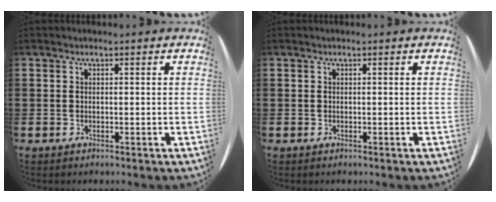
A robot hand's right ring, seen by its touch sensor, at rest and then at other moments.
{"total": 0.0}